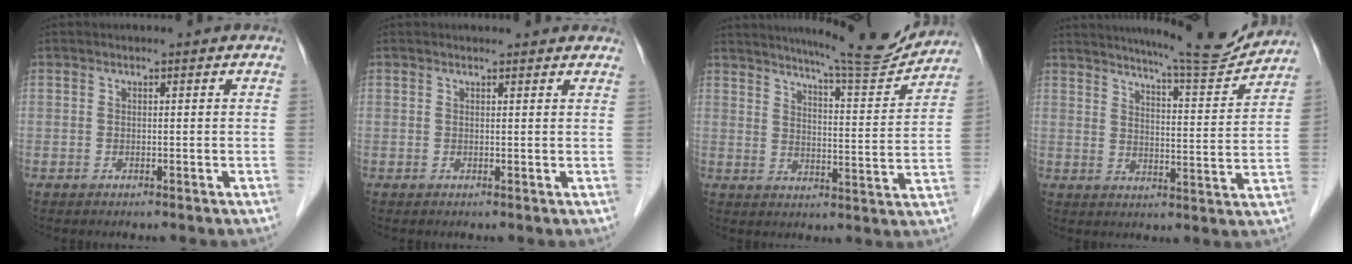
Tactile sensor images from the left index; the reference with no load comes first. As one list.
[{"total": 4.6, "force": [4.3, 1.0, 1.3], "torque": [-0.014, 0.012, 0.039]}, {"total": 14.2, "force": [13.3, 0.0, 5.0], "torque": [-0.074, -0.026, 0.176]}, {"total": 13.6, "force": [12.9, 0.0, 4.5], "torque": [-0.068, -0.022, 0.171]}]